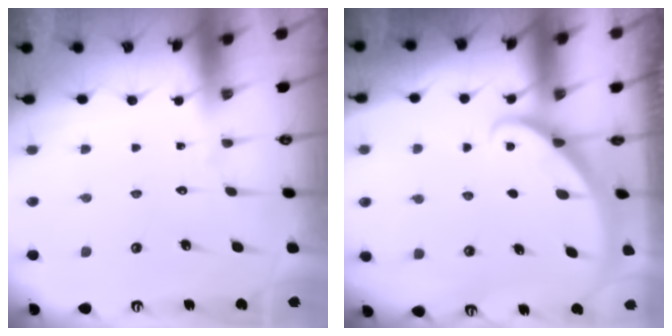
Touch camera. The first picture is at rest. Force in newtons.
{"total": 2.0, "press": 2.0, "slide": 0.1}